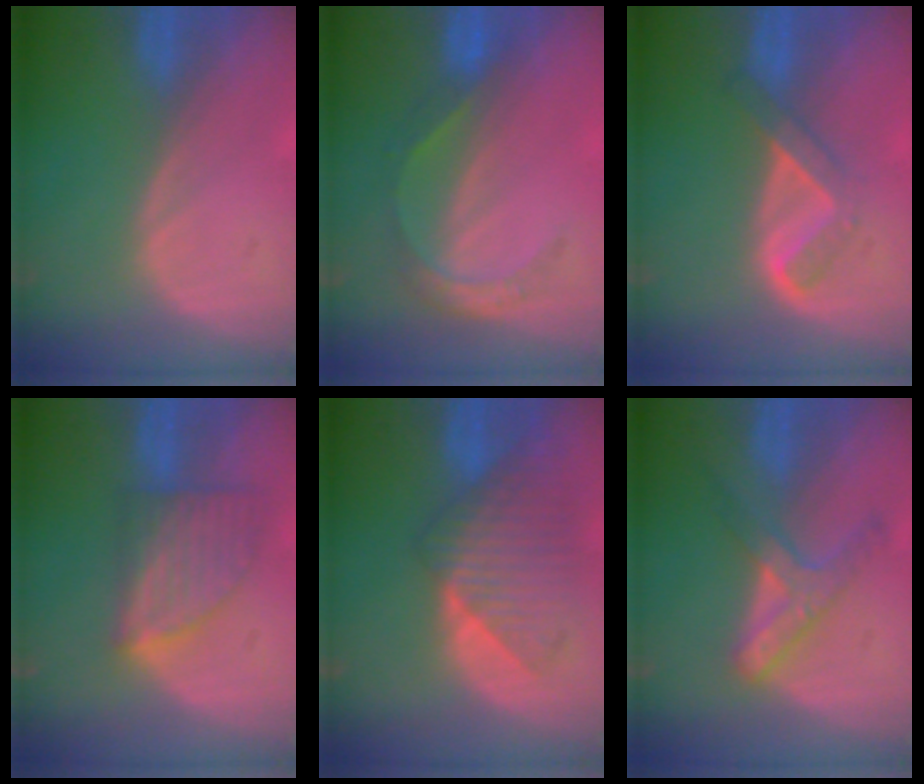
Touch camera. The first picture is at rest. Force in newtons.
{"total": 5.6, "press": 4.8, "slide": 2.8}
{"total": 5.3, "press": 4.5, "slide": 2.9}
{"total": 7.1, "press": 6.6, "slide": 2.5}
{"total": 8.8, "press": 8.0, "slide": 3.5}
{"total": 5.9, "press": 5.6, "slide": 1.7}